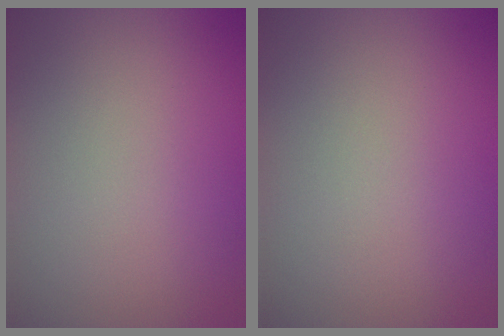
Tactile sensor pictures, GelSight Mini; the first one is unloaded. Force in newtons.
{"total": 0.0}